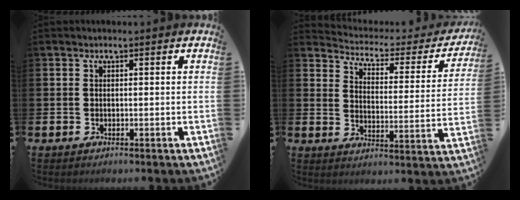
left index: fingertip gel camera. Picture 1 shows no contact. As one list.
[{"total": 3.8, "force": [3.4, 1.6, 0.8], "torque": [-0.040, -0.033, 0.048]}]